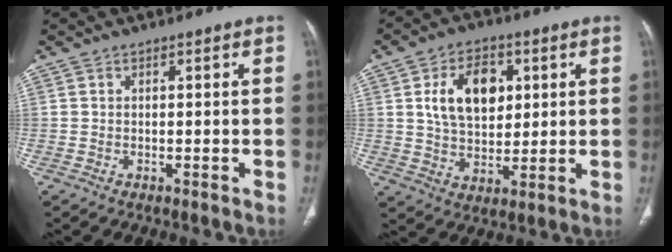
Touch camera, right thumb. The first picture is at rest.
{"total": 12.4, "force": [3.3, 8.1, 8.8], "torque": [-0.117, -0.006, 0.061]}